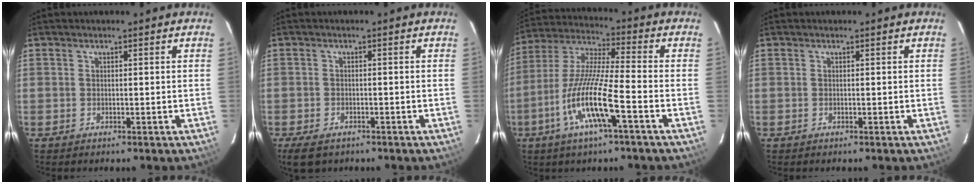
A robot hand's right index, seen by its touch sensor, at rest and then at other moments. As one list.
[{"total": 5.1, "force": [-3.5, 2.7, 2.6], "torque": [-0.061, -0.013, -0.058]}, {"total": 13.5, "force": [-5.6, 0.7, 12.2], "torque": [-0.251, -0.007, -0.114]}, {"total": 0.0}]